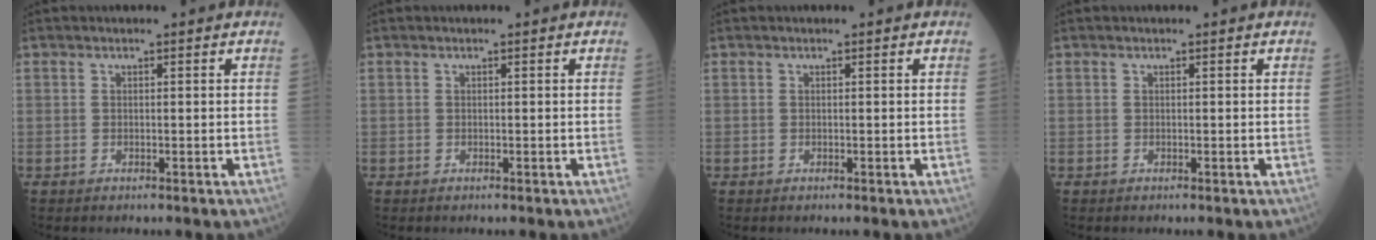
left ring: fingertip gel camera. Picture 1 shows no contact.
{"total": 0.0}
{"total": 0.0}
{"total": 0.0}